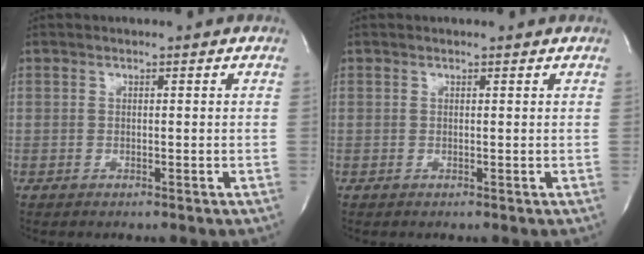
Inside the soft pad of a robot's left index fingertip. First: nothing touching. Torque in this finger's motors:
{"motor_torque": [0.15, -0.08, -0.09, -0.03]}